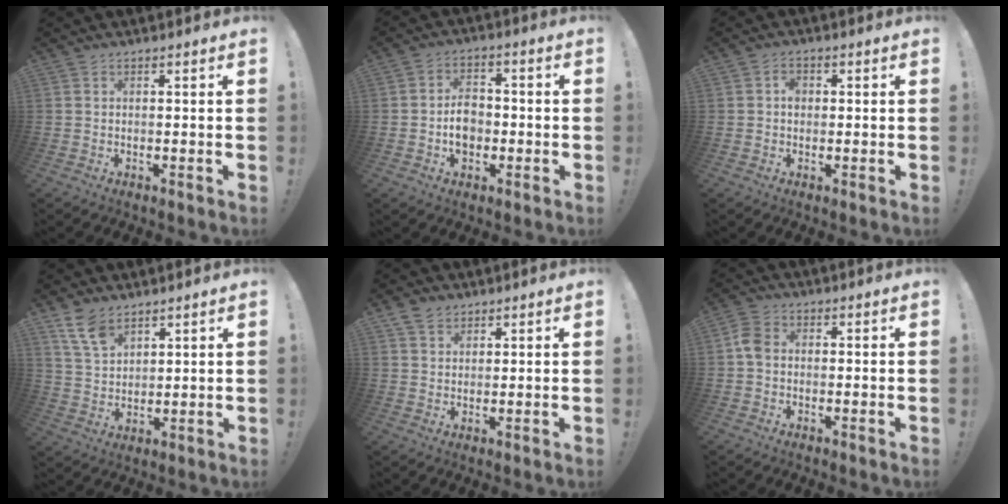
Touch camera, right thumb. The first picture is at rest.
{"total": 7.3, "force": [-1.4, 5.5, 4.5], "torque": [-0.065, 0.007, -0.025]}
{"total": 2.8, "force": [-0.1, 2.2, 1.7], "torque": [-0.029, 0.008, -0.002]}
{"total": 8.8, "force": [6.2, 4.6, 4.2], "torque": [-0.089, -0.026, 0.123]}
{"total": 4.2, "force": [2.9, 2.7, 1.2], "torque": [-0.024, -0.009, 0.055]}
{"total": 5.4, "force": [-0.1, 3.9, 3.6], "torque": [-0.080, 0.014, 0.001]}